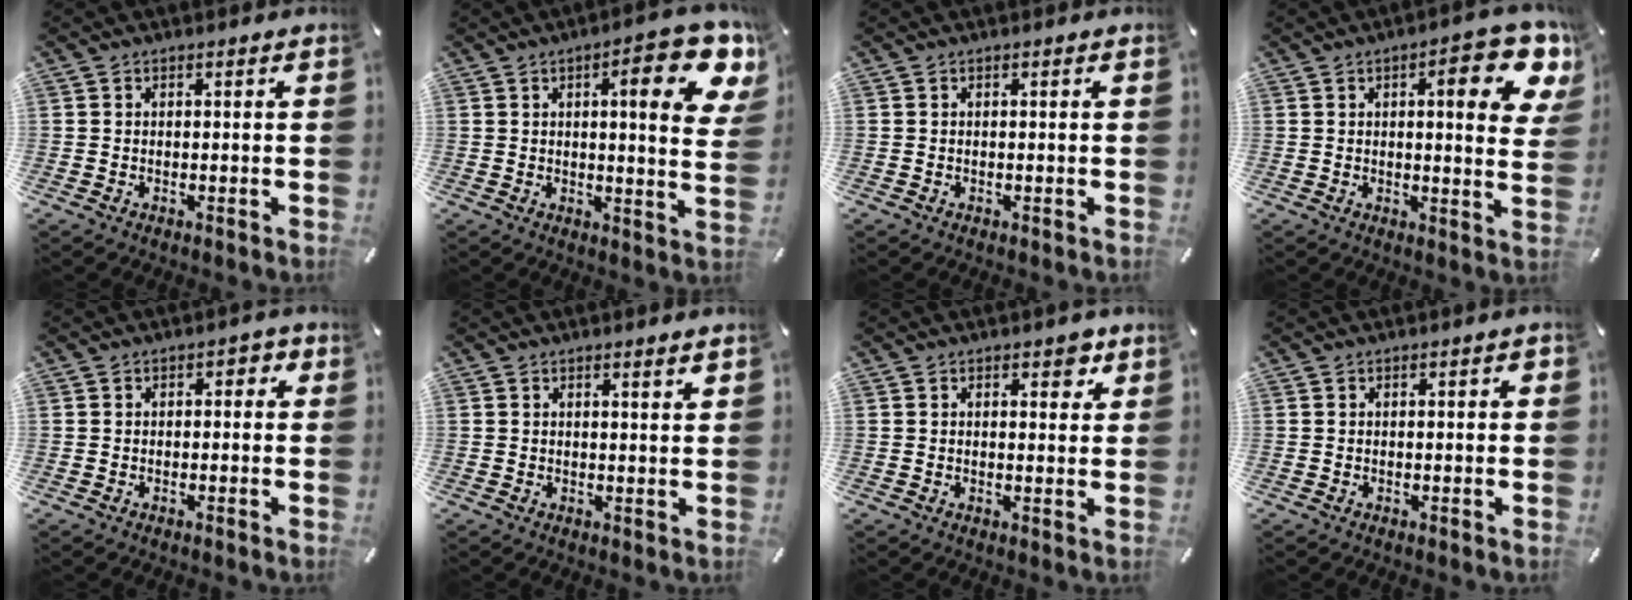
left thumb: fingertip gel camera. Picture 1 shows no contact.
{"total": 15.0, "force": [6.6, 3.9, 12.9], "torque": [-0.165, -0.037, 0.095]}
{"total": 0.0}
{"total": 12.5, "force": [5.4, 3.6, 10.7], "torque": [-0.131, -0.030, 0.080]}
{"total": 1.5, "force": [-0.6, 1.1, 0.8], "torque": [-0.015, 0.009, -0.015]}
{"total": 1.7, "force": [1.1, 0.0, 1.3], "torque": [-0.026, -0.001, 0.019]}
{"total": 3.7, "force": [2.0, 2.1, 2.3], "torque": [-0.012, -0.008, 0.026]}
{"total": 0.7, "force": [0.0, 0.3, 0.7], "torque": [-0.013, 0.002, -0.002]}